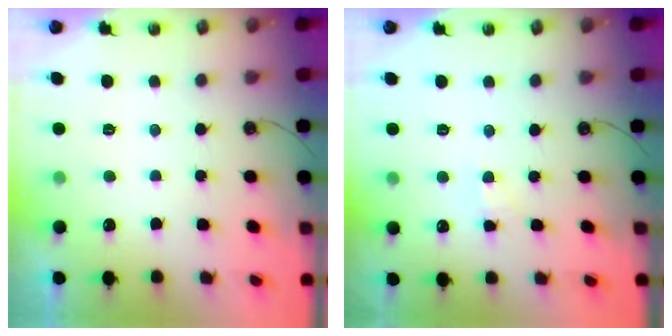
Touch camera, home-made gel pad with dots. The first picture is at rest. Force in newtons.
{"total": 4.2, "press": 4.2, "slide": 0.6}